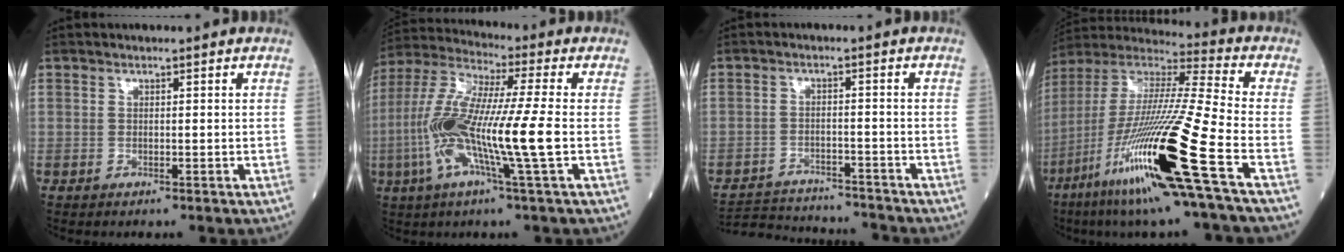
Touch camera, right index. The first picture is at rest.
{"total": 15.4, "force": [-3.0, -0.1, 15.1], "torque": [-0.313, -0.006, -0.071]}
{"total": 11.7, "force": [-11.4, 1.2, 2.2], "torque": [-0.040, 0.009, -0.170]}
{"total": 24.6, "force": [-10.0, -0.3, 22.4], "torque": [-0.452, -0.052, -0.194]}